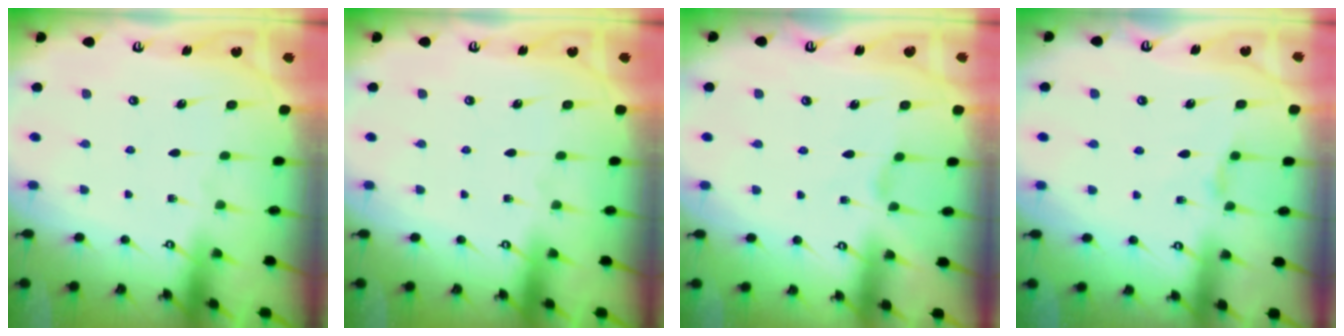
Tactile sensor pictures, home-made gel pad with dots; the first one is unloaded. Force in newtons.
{"total": 0.0}
{"total": 0.0}
{"total": 1.9, "press": 1.9, "slide": 0.4}